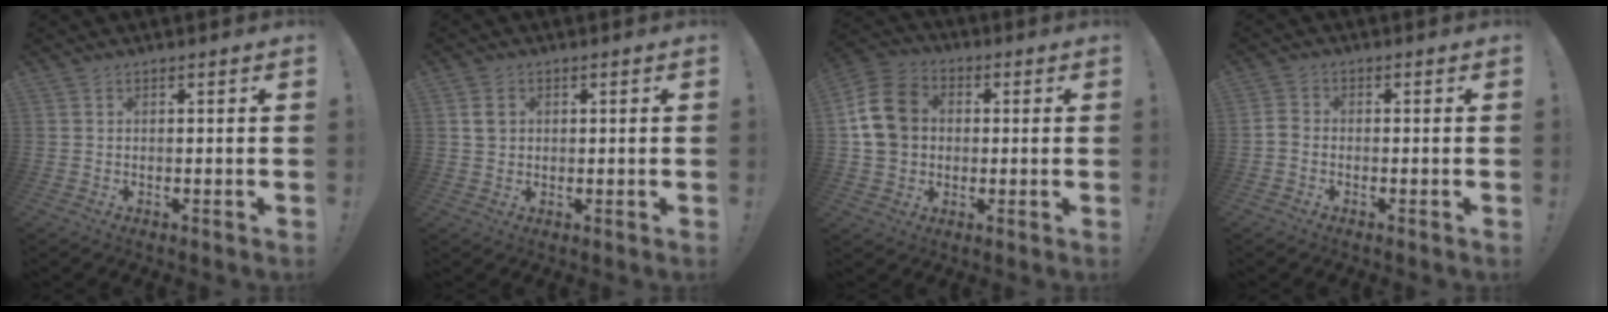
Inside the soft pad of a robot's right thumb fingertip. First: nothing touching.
{"total": 3.5, "force": [0.9, 2.9, 1.7], "torque": [-0.019, 0.003, 0.017]}
{"total": 13.8, "force": [1.7, 11.6, 7.3], "torque": [-0.120, 0.012, 0.038]}
{"total": 2.5, "force": [-1.1, 1.6, 1.6], "torque": [-0.025, 0.011, -0.018]}